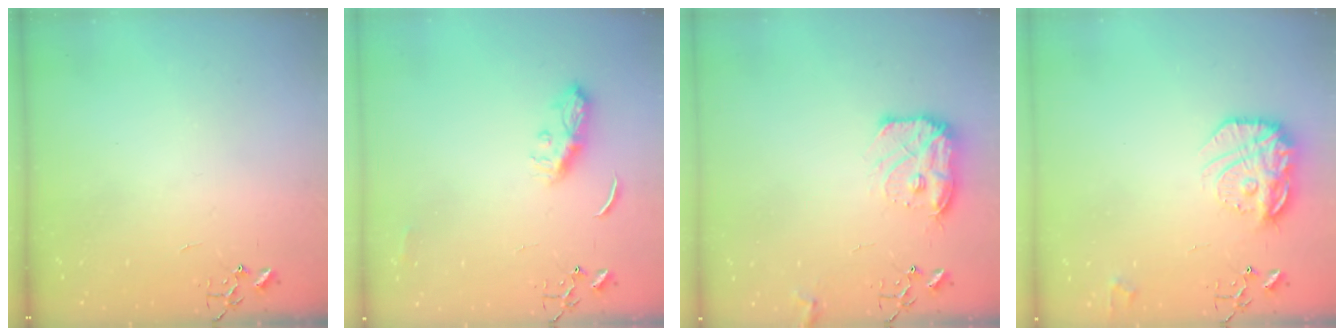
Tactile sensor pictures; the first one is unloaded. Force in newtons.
{"total": 8.4, "press": 8.4, "slide": 0.2}
{"total": 12.6, "press": 12.6, "slide": 0.6}
{"total": 17.4, "press": 17.3, "slide": 1.2}